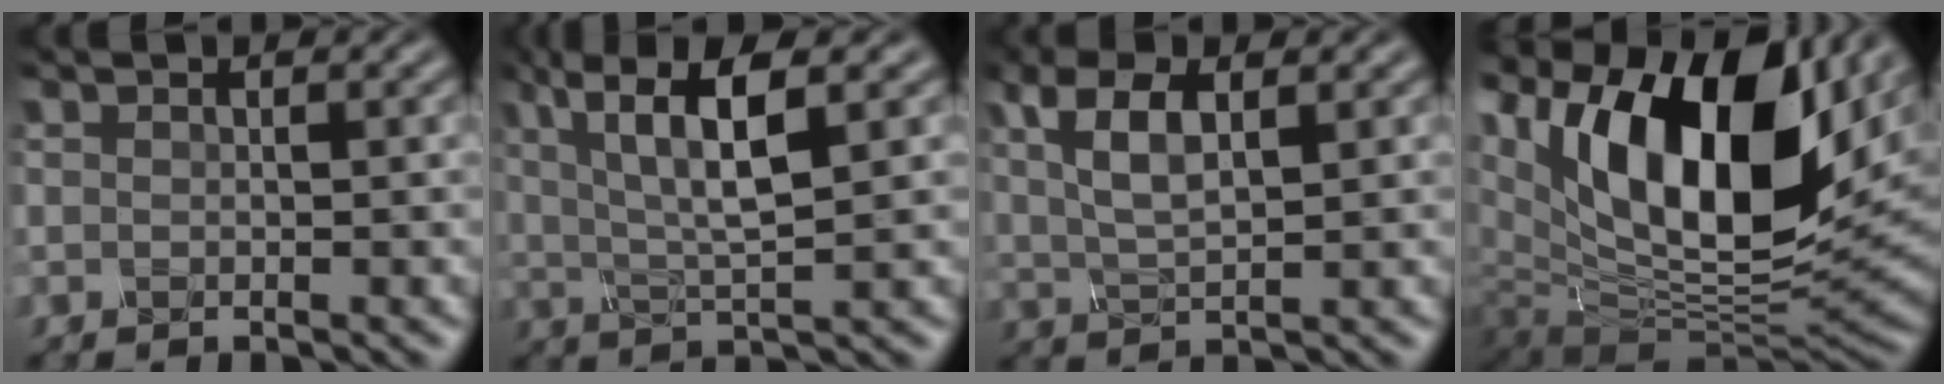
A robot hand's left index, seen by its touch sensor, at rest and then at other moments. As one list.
[{"total": 7.7, "force": [2.3, 2.1, 7.1], "torque": [-0.130, 0.010, 0.041]}, {"total": 4.8, "force": [1.6, 1.8, 4.2], "torque": [-0.091, 0.000, 0.030]}, {"total": 18.4, "force": [6.2, 9.8, 14.3], "torque": [-0.255, 0.022, 0.103]}]